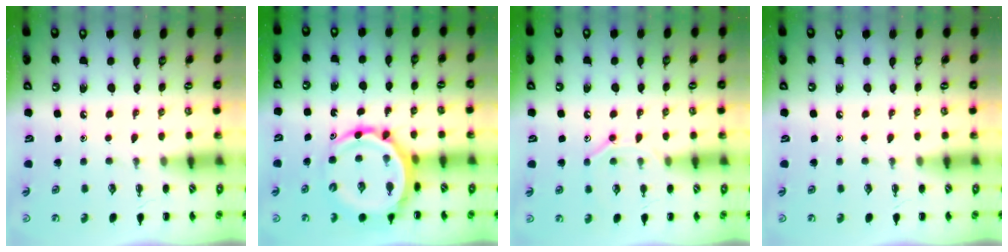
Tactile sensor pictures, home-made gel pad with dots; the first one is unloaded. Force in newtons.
{"total": 14.2, "press": 13.6, "slide": 3.9}
{"total": 8.4, "press": 8.4, "slide": 0.6}
{"total": 0.0}